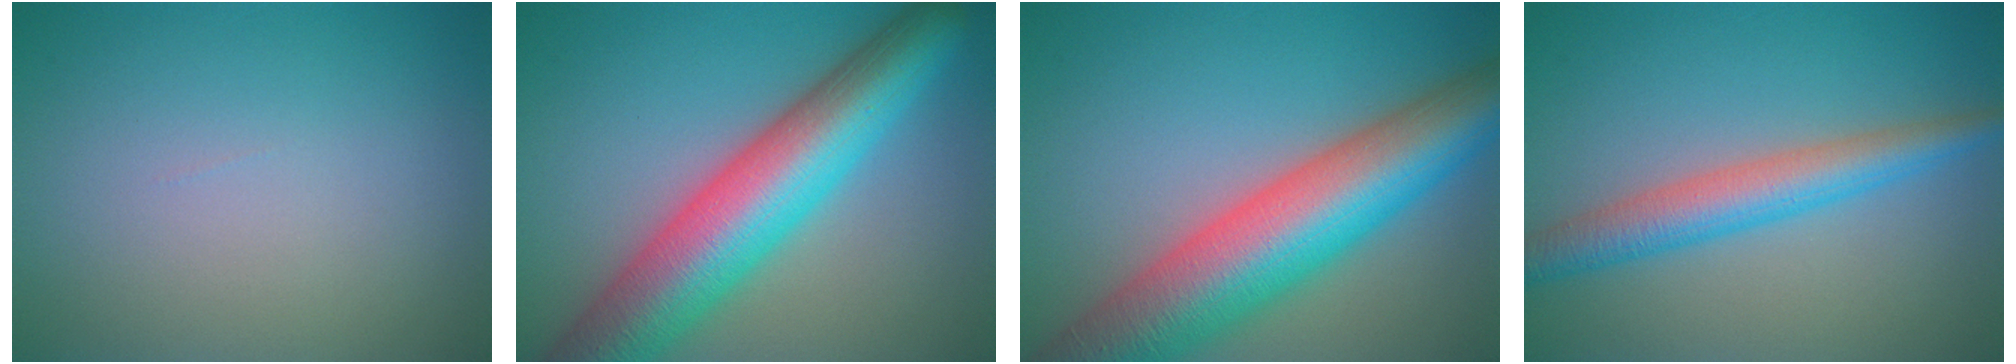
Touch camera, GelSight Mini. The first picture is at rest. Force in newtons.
{"total": 11.5, "press": 11.5, "slide": 0.3}
{"total": 13.0, "press": 13.0, "slide": 0.5}
{"total": 4.6, "press": 4.6, "slide": 0.0}